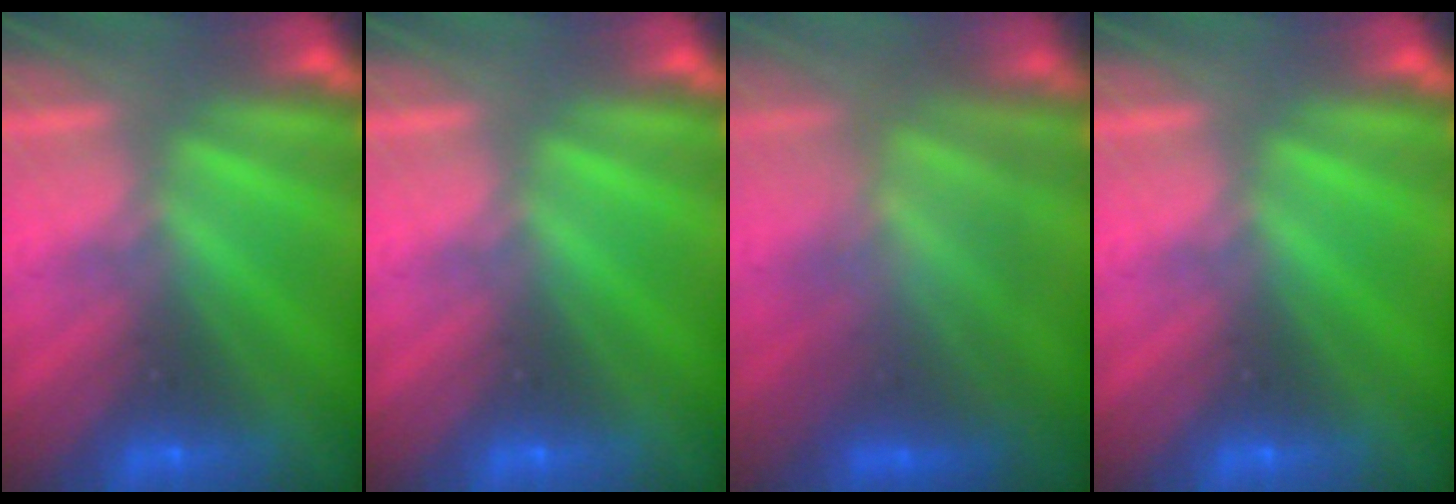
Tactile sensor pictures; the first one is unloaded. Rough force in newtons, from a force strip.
{"total": 0.0}
{"total": 3.5}
{"total": 0.0}